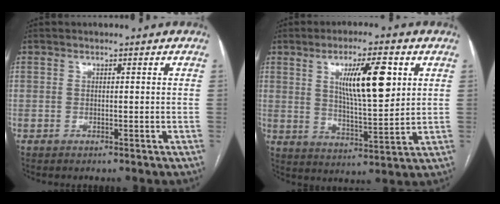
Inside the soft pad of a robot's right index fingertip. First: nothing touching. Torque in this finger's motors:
{"motor_torque": [1.21, 0.93, 0.36, 0.14]}